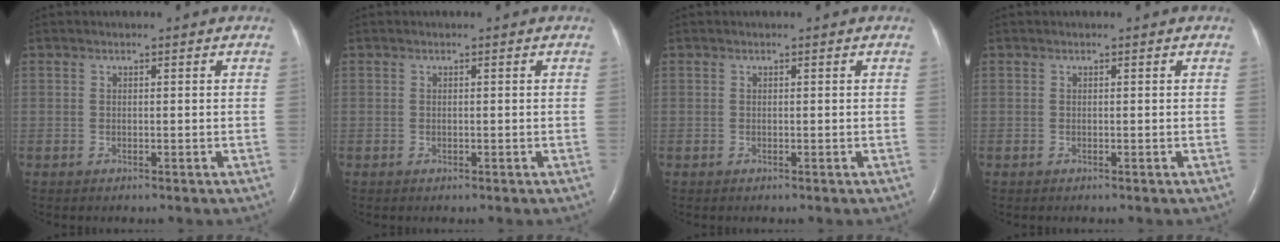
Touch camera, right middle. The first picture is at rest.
{"total": 0.0}
{"total": 0.0}
{"total": 0.0}